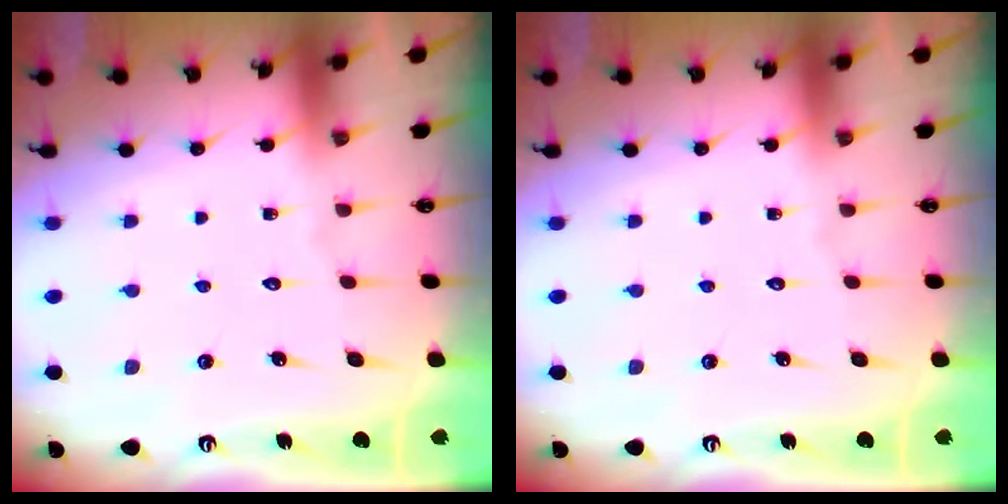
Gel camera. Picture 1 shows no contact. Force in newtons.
{"total": 0.0}